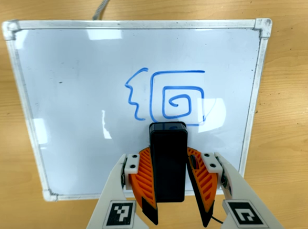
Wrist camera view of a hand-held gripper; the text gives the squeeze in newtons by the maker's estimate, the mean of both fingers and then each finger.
{"total": 6.7, "left": 6.2, "right": 7.1}